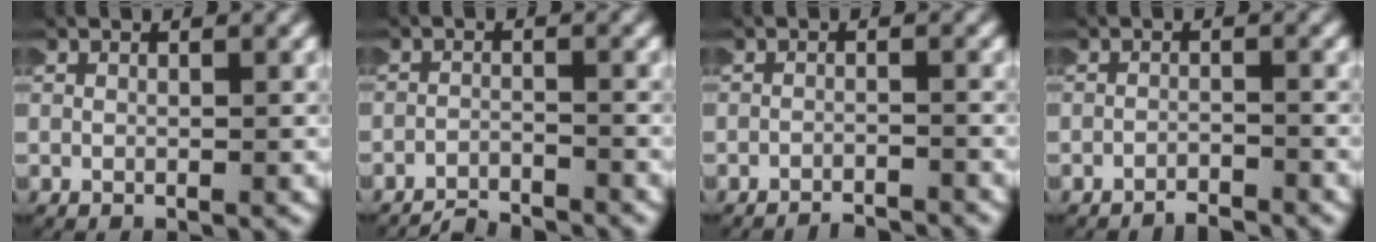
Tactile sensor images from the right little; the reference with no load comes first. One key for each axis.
{"total": 3.9, "fx": -3.9, "fy": 0.4, "fz": 0.1, "tx": -0.003, "ty": -0.015, "tz": -0.063}
{"total": 3.8, "fx": -3.8, "fy": 0.4, "fz": 0.0, "tx": 0.000, "ty": -0.016, "tz": -0.057}
{"total": 2.0, "fx": -2.0, "fy": -0.1, "fz": -0.2, "tx": 0.001, "ty": -0.007, "tz": -0.033}